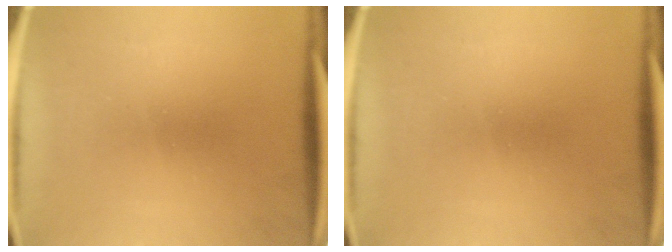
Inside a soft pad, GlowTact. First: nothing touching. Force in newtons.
{"total": 0.0}